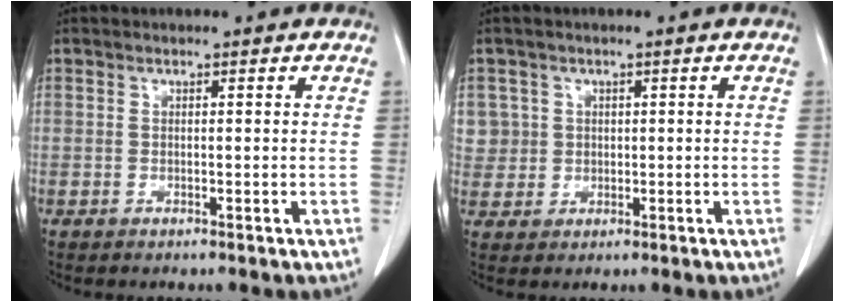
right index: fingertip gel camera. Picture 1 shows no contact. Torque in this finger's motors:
{"motor_torque": [0.34, 0.29, 0.10, 0.04]}